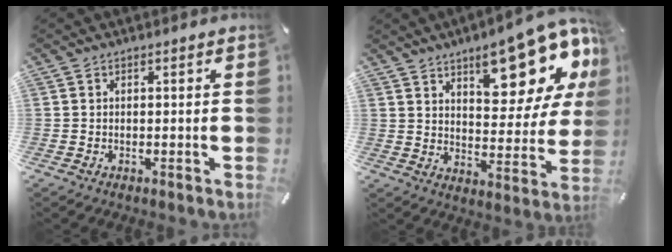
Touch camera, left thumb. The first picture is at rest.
{"total": 17.6, "force": [11.9, 7.1, 10.9], "torque": [-0.139, -0.082, 0.197]}